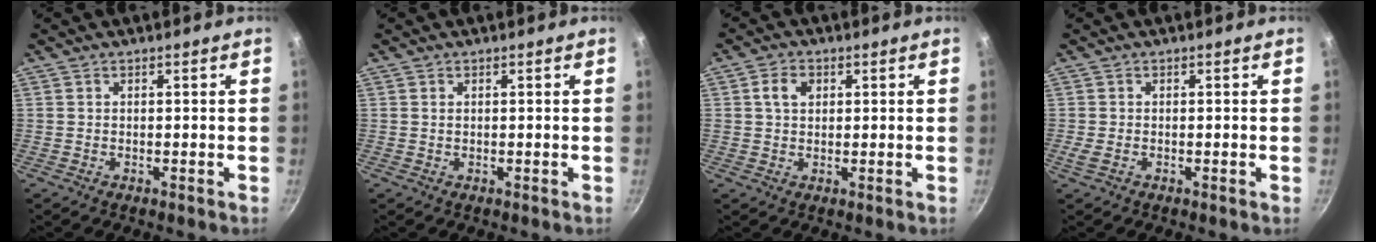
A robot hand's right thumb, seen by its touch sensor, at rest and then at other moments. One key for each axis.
{"total": 0.5, "fx": 0.2, "fy": 0.3, "fz": 0.4, "tx": -0.007, "ty": 0.000, "tz": 0.003}
{"total": 3.9, "fx": 1.1, "fy": 2.9, "fz": 2.4, "tx": -0.031, "ty": 0.003, "tz": 0.017}
{"total": 1.6, "fx": -0.4, "fy": 0.7, "fz": 1.4, "tx": -0.032, "ty": 0.000, "tz": -0.011}